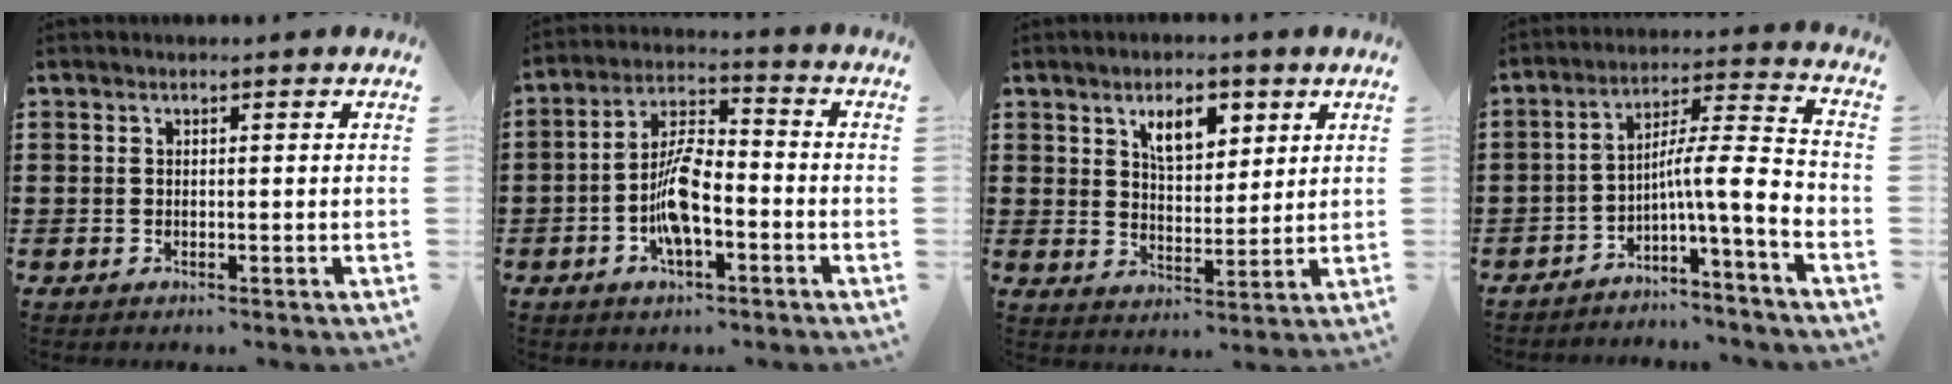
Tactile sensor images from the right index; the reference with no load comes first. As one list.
[{"total": 8.6, "force": [-2.8, 3.5, 7.4], "torque": [-0.157, 0.002, -0.056]}, {"total": 6.2, "force": [3.4, 3.0, 4.2], "torque": [-0.070, 0.001, 0.055]}, {"total": 8.0, "force": [-2.5, 0.7, 7.6], "torque": [-0.133, -0.024, -0.056]}]